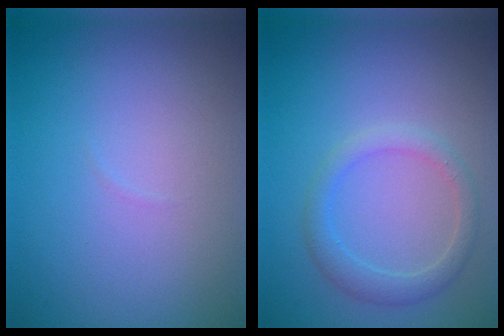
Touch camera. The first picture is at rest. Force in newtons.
{"total": 2.2, "press": 2.2, "slide": 0.1}